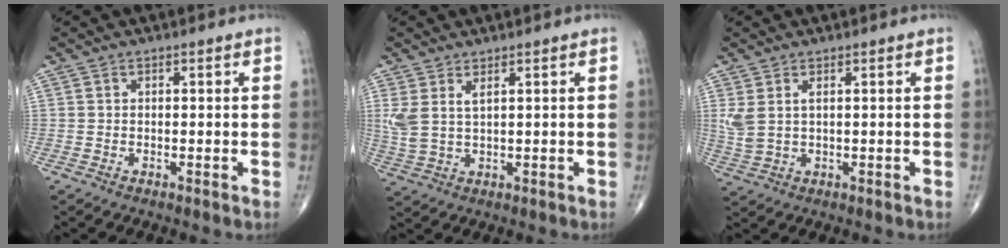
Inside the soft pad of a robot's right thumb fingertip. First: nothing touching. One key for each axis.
{"total": 4.8, "fx": 2.0, "fy": 1.8, "fz": 3.9, "tx": -0.102, "ty": -0.004, "tz": 0.052}
{"total": 4.1, "fx": 1.3, "fy": 2.0, "fz": 3.4, "tx": -0.089, "ty": 0.005, "tz": 0.034}